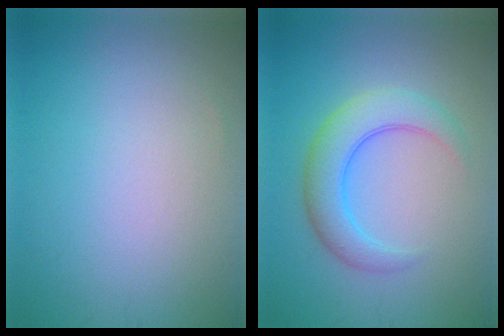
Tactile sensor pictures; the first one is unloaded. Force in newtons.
{"total": 4.7, "press": 4.7, "slide": 0.0}